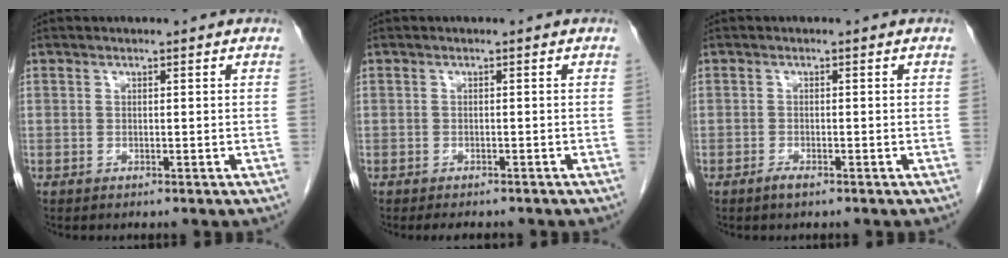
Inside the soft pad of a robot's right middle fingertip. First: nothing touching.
{"total": 3.1, "force": [-2.7, 1.1, 1.2], "torque": [-0.016, -0.006, -0.031]}
{"total": 1.0, "force": [-0.7, 0.1, 0.8], "torque": [-0.020, -0.003, -0.013]}